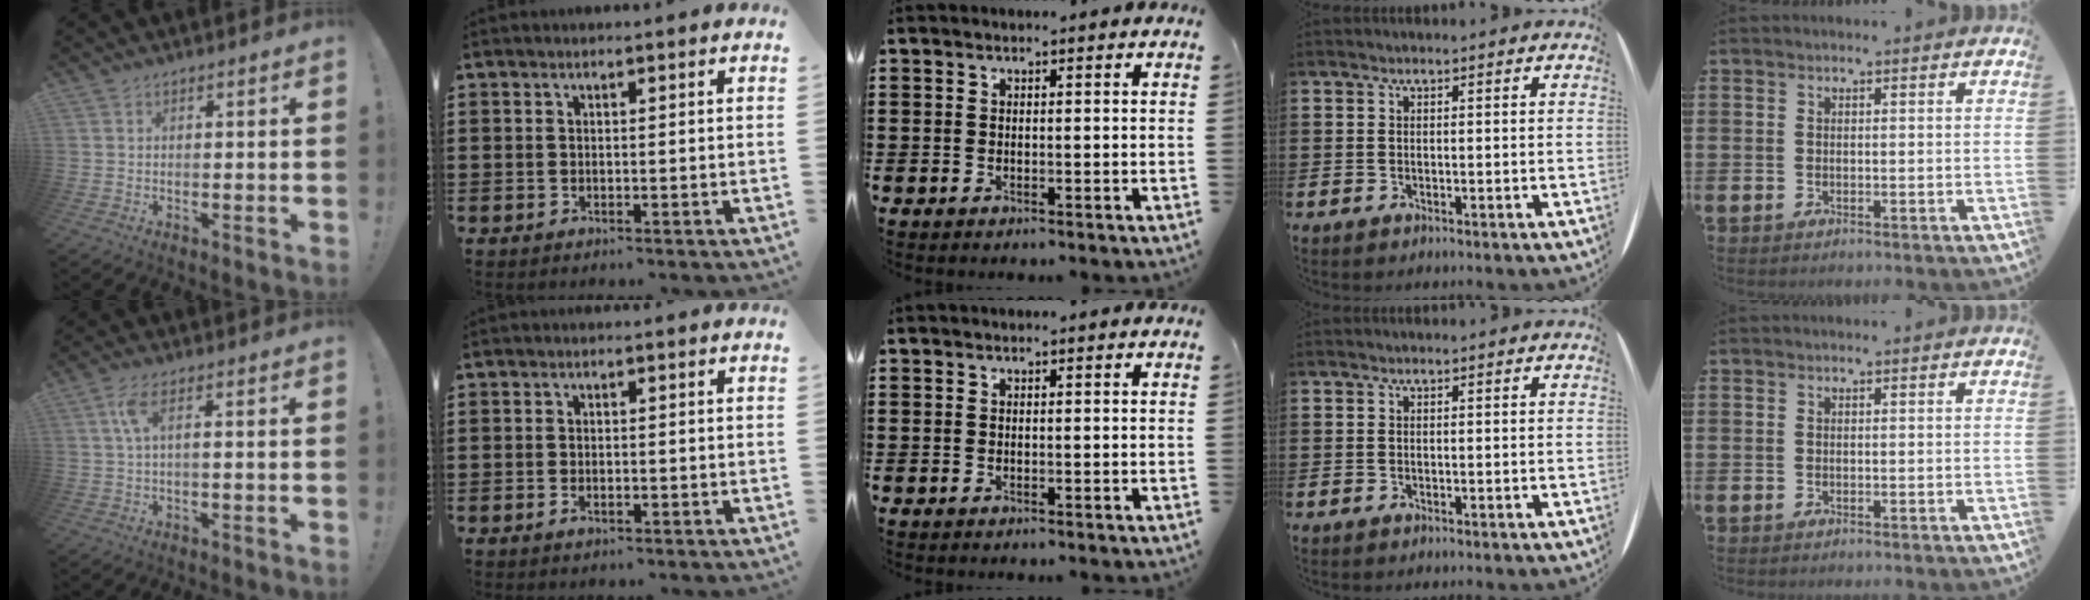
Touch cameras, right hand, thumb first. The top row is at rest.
{"thumb": {"total": 4.8, "force": [0.9, 1.1, 4.6], "torque": [-0.098, 0.001, 0.014]}, "index": {"total": 1.2, "force": [-0.6, 0.5, 0.9], "torque": [-0.019, -0.002, -0.010]}}